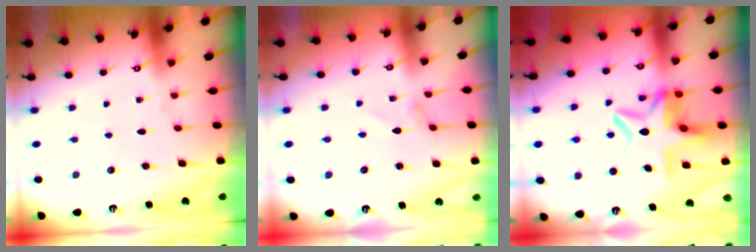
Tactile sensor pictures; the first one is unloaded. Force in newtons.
{"total": 1.0, "press": 1.0, "slide": 0.1}
{"total": 11.5, "press": 11.4, "slide": 1.8}